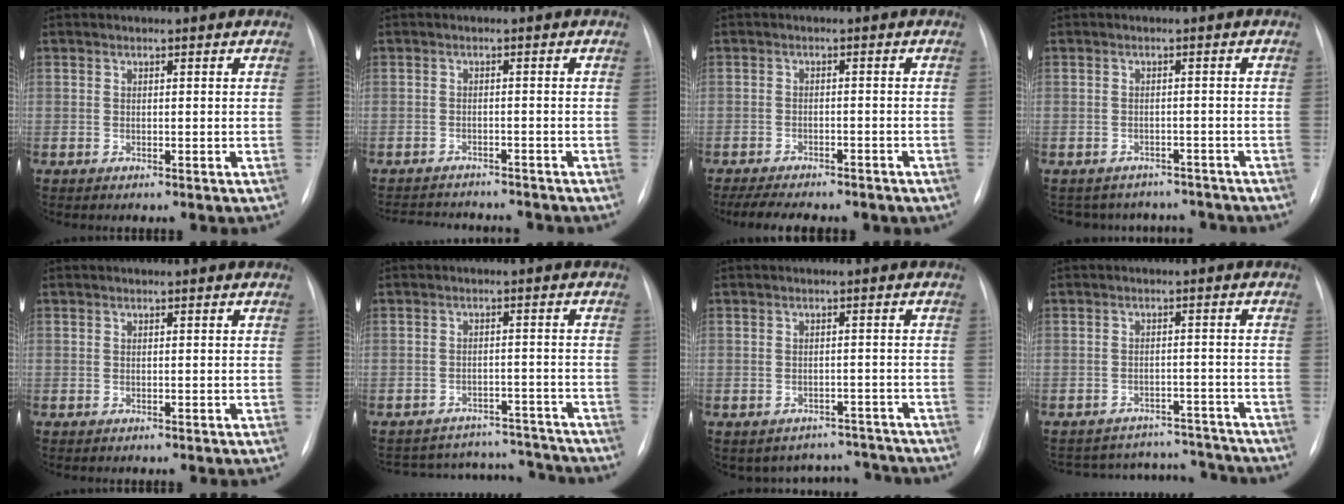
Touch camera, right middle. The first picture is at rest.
{"total": 9.2, "force": [-8.8, 1.7, 2.2], "torque": [-0.038, 0.004, -0.116]}
{"total": 12.1, "force": [-9.9, 3.8, 5.8], "torque": [-0.093, 0.000, -0.126]}
{"total": 8.9, "force": [-8.1, 3.5, 0.5], "torque": [-0.005, 0.021, -0.093]}
{"total": 0.0}
{"total": 13.8, "force": [-13.3, 3.4, 1.1], "torque": [-0.024, 0.028, -0.168]}
{"total": 6.5, "force": [-5.9, 2.6, -1.1], "torque": [0.026, 0.036, -0.066]}
{"total": 12.8, "force": [-12.4, 3.3, 0.7], "torque": [-0.015, 0.029, -0.156]}